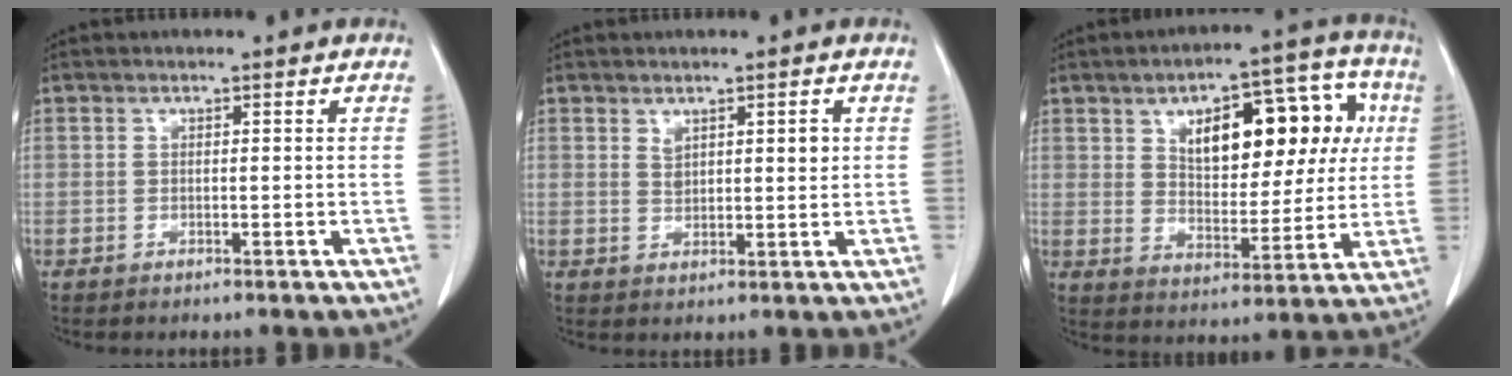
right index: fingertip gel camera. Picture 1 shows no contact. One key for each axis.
{"total": 3.3, "fx": 1.5, "fy": 1.5, "fz": 2.6, "tx": -0.038, "ty": 0.000, "tz": 0.027}
{"total": 16.1, "fx": 4.9, "fy": 7.4, "fz": 13.5, "tx": -0.175, "ty": 0.042, "tz": 0.077}